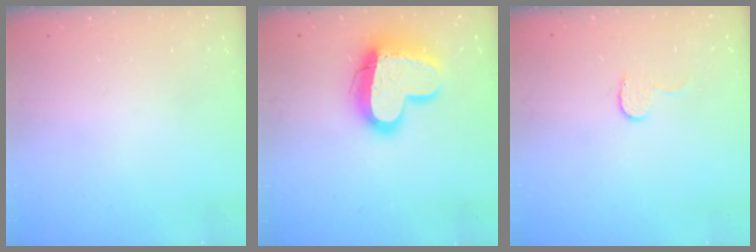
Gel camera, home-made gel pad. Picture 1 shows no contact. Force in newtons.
{"total": 16.9, "press": 16.8, "slide": 1.5}
{"total": 4.9, "press": 4.9, "slide": 0.4}